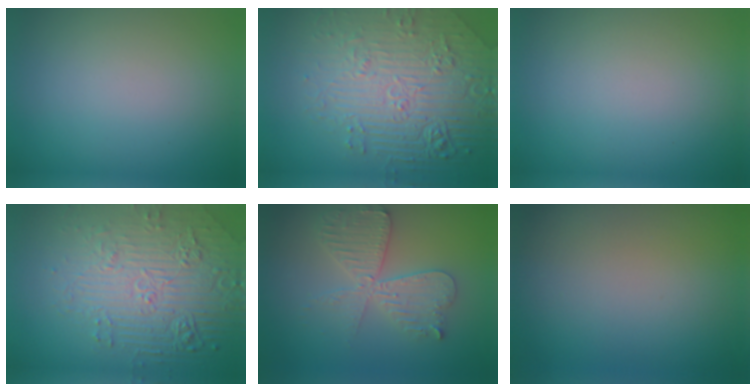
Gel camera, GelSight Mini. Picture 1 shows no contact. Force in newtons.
{"total": 7.6, "press": 5.9, "slide": 4.7}
{"total": 0.0}
{"total": 7.9, "press": 5.6, "slide": 5.5}
{"total": 5.3, "press": 5.2, "slide": 0.7}
{"total": 0.0}